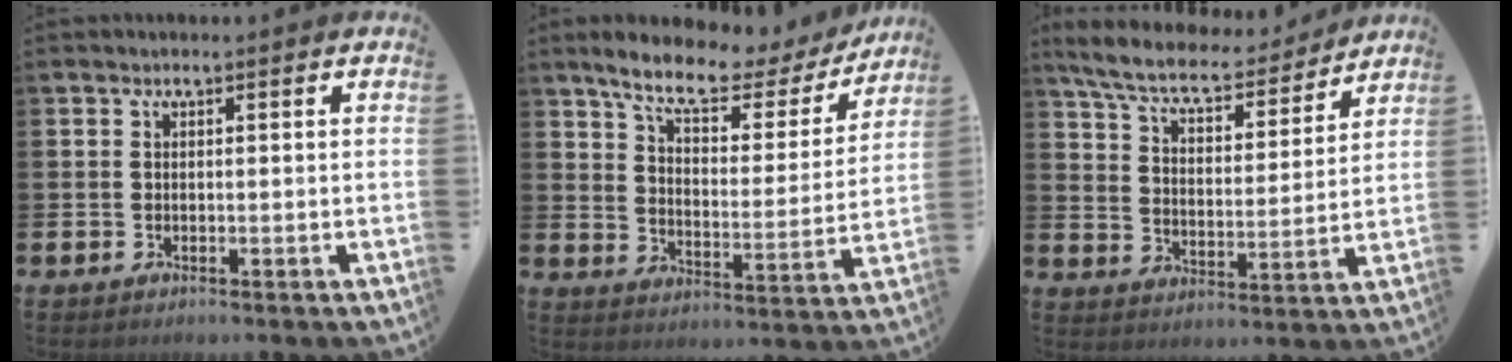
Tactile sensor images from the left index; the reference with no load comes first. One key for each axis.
{"total": 8.9, "fx": 7.7, "fy": 2.5, "fz": 3.7, "tx": -0.098, "ty": -0.051, "tz": 0.128}
{"total": 7.7, "fx": 6.9, "fy": 1.7, "fz": 2.9, "tx": -0.094, "ty": -0.044, "tz": 0.117}